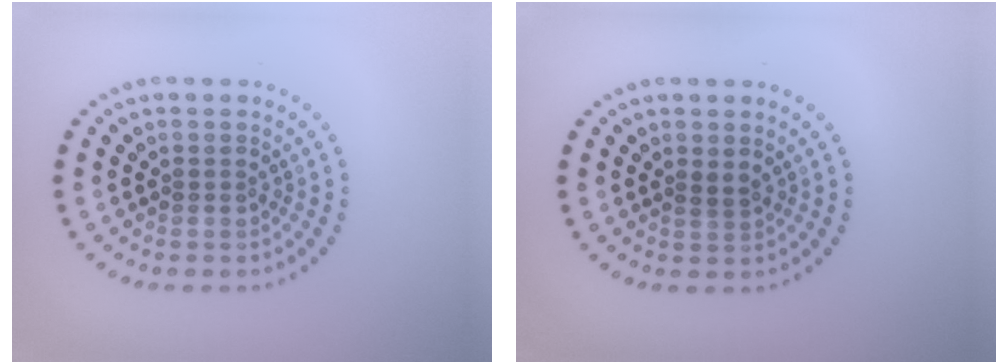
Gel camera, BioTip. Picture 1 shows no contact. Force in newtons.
{"total": 0.8, "press": 0.7, "slide": 0.4}